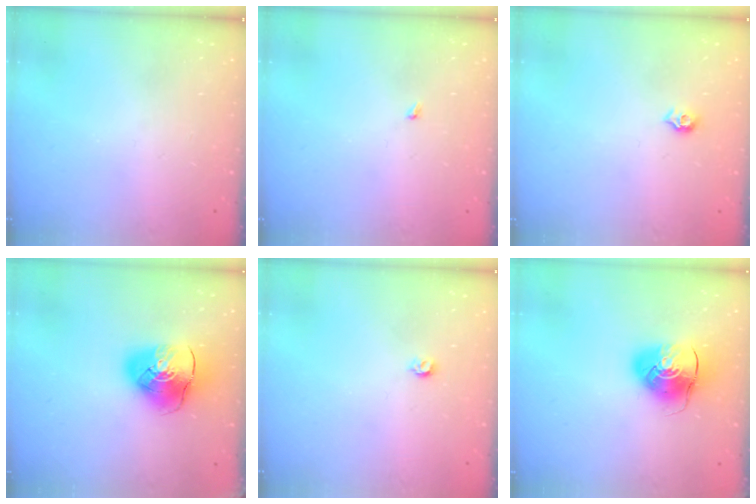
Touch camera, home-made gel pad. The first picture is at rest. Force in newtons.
{"total": 1.9, "press": 1.9, "slide": 0.3}
{"total": 5.8, "press": 5.8, "slide": 0.8}
{"total": 12.7, "press": 12.5, "slide": 1.8}
{"total": 3.2, "press": 3.2, "slide": 0.5}
{"total": 9.7, "press": 9.6, "slide": 1.2}